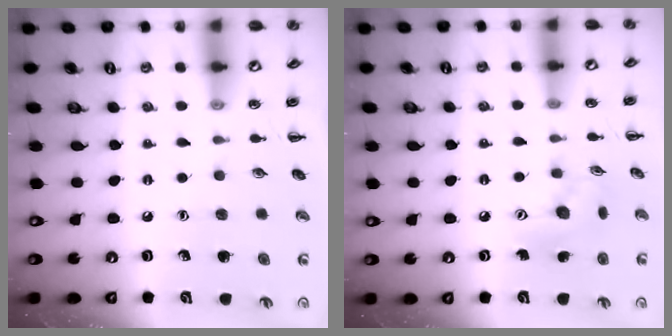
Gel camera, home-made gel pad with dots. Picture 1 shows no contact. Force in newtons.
{"total": 7.4, "press": 7.4, "slide": 0.4}